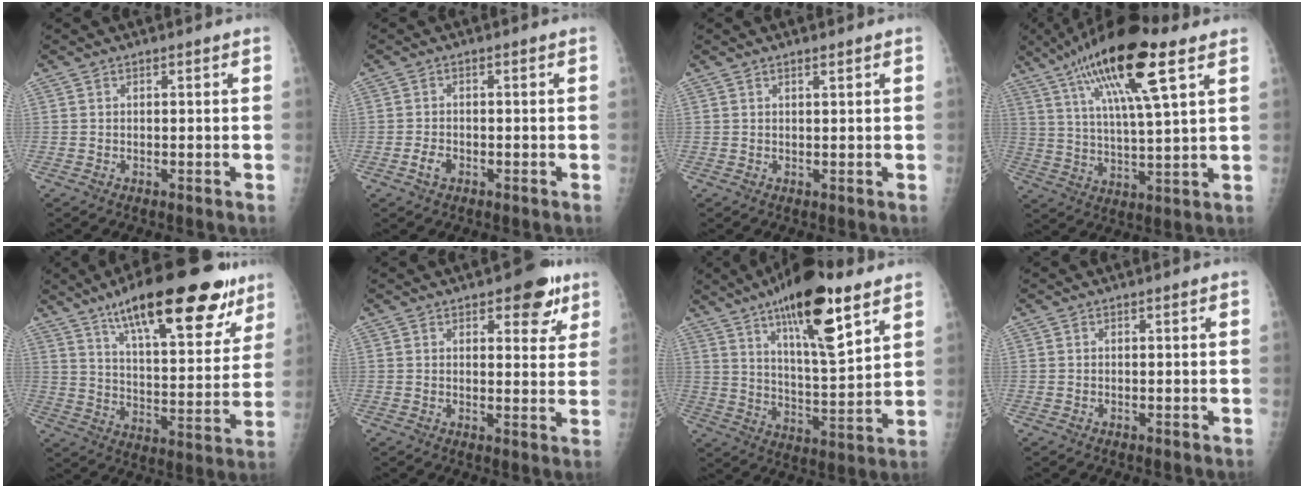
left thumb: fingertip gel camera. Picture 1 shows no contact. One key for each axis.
{"total": 2.1, "fx": -1.1, "fy": 1.3, "fz": 1.2, "tx": -0.021, "ty": 0.004, "tz": -0.020}
{"total": 0.8, "fx": 0.6, "fy": 0.0, "fz": 0.5, "tx": -0.005, "ty": -0.003, "tz": 0.012}
{"total": 18.2, "fx": 9.4, "fy": 3.7, "fz": 15.2, "tx": -0.264, "ty": -0.016, "tz": 0.164}
{"total": 24.5, "fx": 15.5, "fy": 7.8, "fz": 17.3, "tx": -0.215, "ty": -0.045, "tz": 0.236}
{"total": 7.5, "fx": 4.3, "fy": 3.6, "fz": 4.9, "tx": -0.027, "ty": -0.017, "tz": 0.051}
{"total": 18.3, "fx": 10.6, "fy": 4.9, "fz": 14.0, "tx": -0.204, "ty": -0.053, "tz": 0.177}
{"total": 0.0}